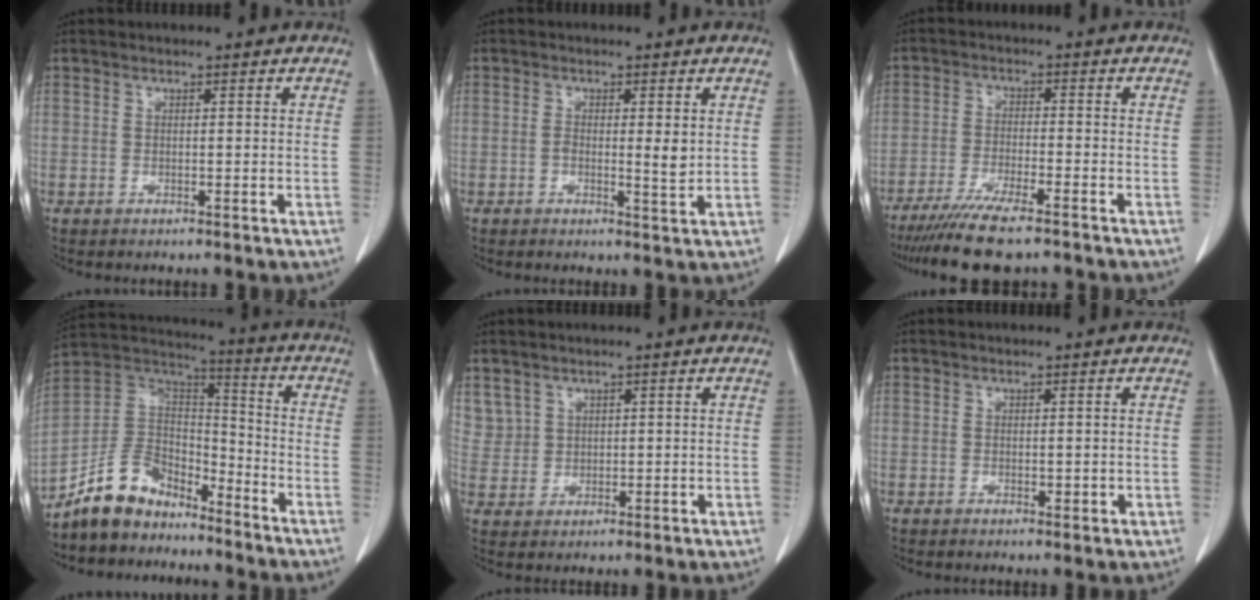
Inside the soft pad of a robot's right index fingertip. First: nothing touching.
{"total": 3.1, "force": [0.2, 0.8, 3.0], "torque": [-0.048, -0.005, 0.002]}
{"total": 10.5, "force": [-8.5, 0.8, 6.1], "torque": [-0.099, -0.027, -0.140]}
{"total": 11.0, "force": [-8.8, 5.4, 3.6], "torque": [-0.082, 0.039, -0.170]}
{"total": 4.4, "force": [2.7, 3.4, 0.4], "torque": [-0.005, 0.007, 0.062]}
{"total": 1.4, "force": [-0.1, 0.7, 1.1], "torque": [-0.013, -0.003, 0.002]}